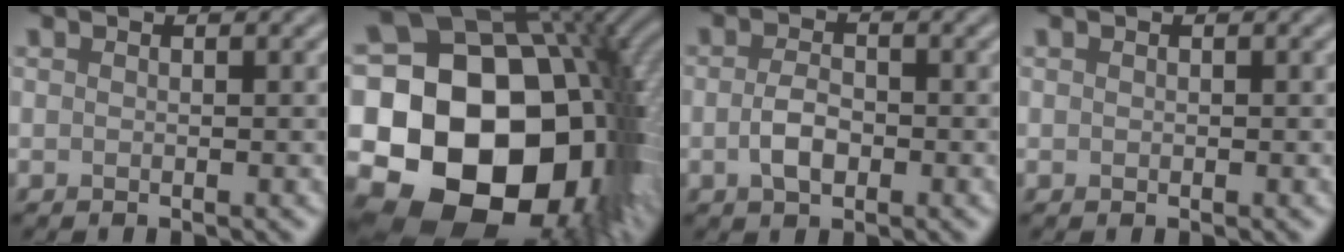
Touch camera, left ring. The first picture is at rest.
{"total": 22.8, "force": [-3.5, 16.6, 15.3], "torque": [-0.237, -0.006, -0.078]}
{"total": 2.6, "force": [-0.6, 1.5, 2.1], "torque": [-0.043, -0.001, -0.014]}
{"total": 0.0}